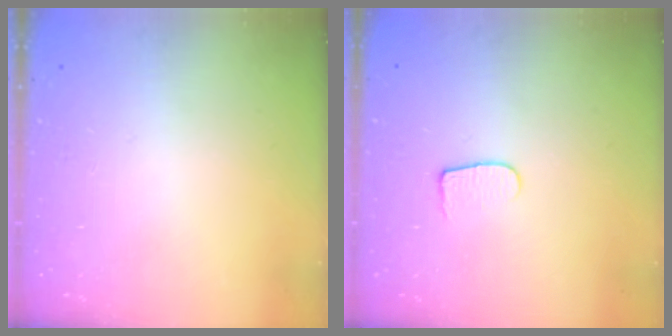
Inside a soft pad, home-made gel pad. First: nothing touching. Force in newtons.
{"total": 5.9, "press": 5.9, "slide": 0.6}